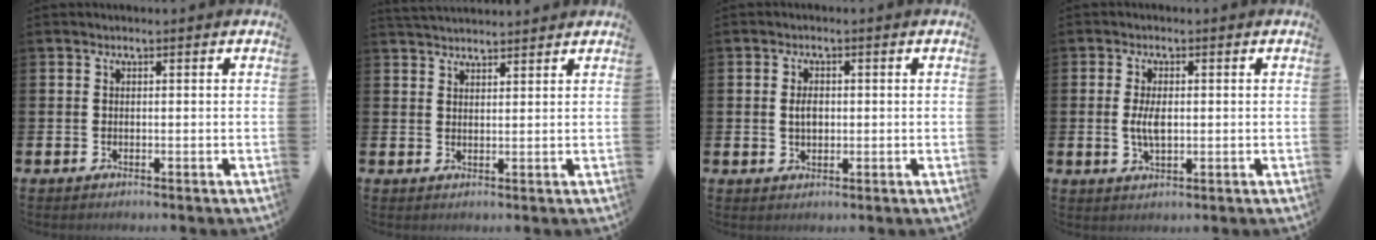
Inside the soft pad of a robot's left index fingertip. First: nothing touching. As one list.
[{"total": 2.9, "force": [2.9, 0.3, 0.1], "torque": [-0.008, -0.012, 0.054]}, {"total": 2.5, "force": [0.2, 1.6, 2.0], "torque": [-0.023, 0.001, -0.002]}, {"total": 3.8, "force": [0.1, 1.8, 3.3], "torque": [-0.064, 0.000, -0.004]}]